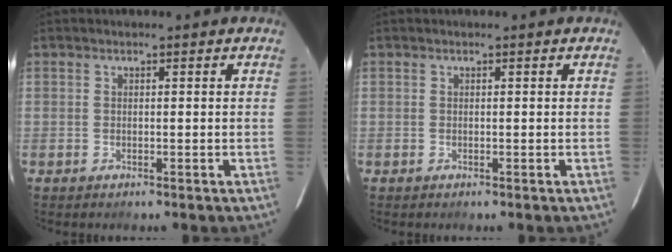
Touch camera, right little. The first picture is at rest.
{"total": 0.0}